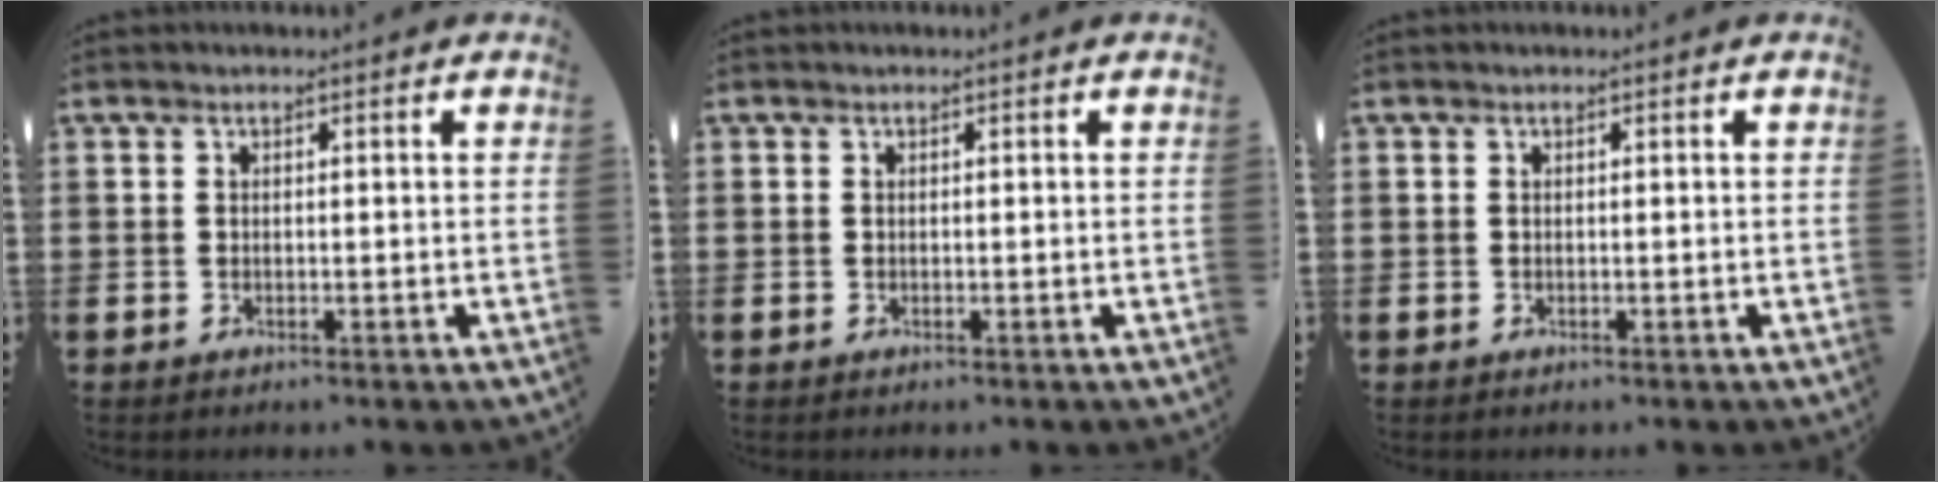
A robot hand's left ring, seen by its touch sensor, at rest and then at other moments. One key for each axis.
{"total": 0.0}
{"total": 0.0}